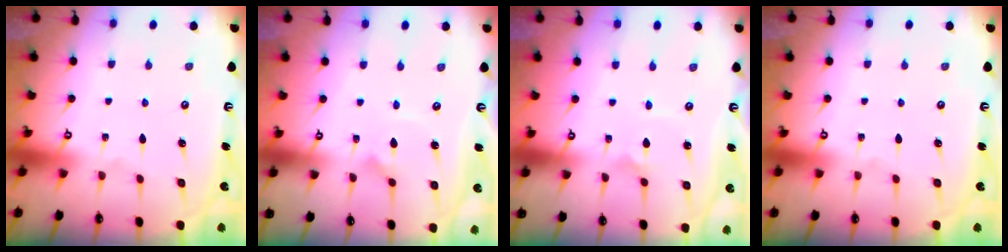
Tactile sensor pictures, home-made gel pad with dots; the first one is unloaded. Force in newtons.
{"total": 2.4, "press": 2.4, "slide": 0.2}
{"total": 1.8, "press": 1.8, "slide": 0.1}
{"total": 0.0}